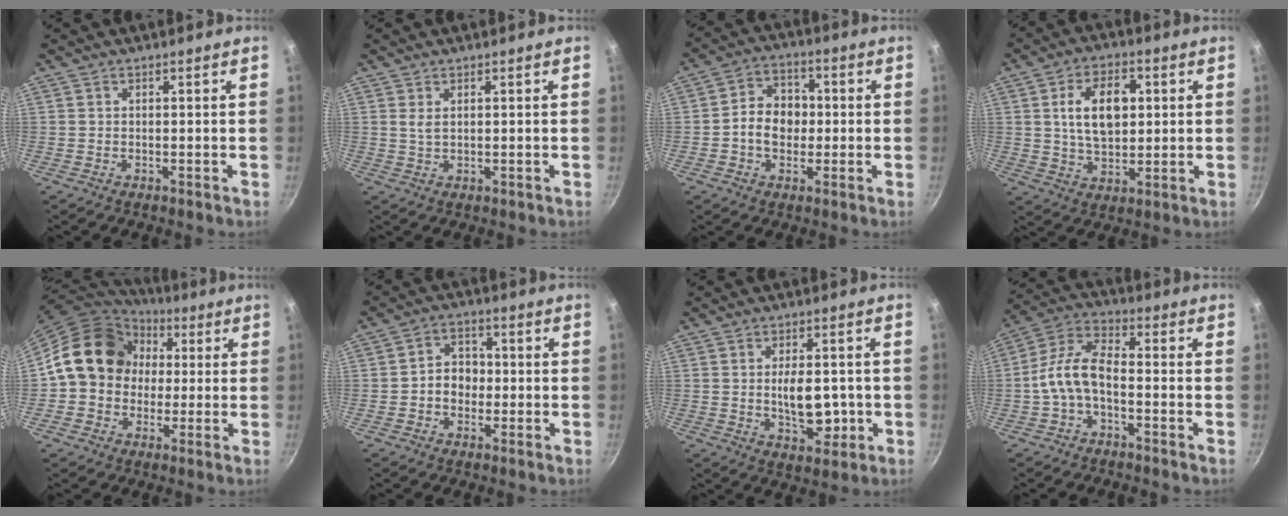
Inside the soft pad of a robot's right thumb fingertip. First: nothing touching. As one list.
[{"total": 1.6, "force": [0.6, 0.7, 1.4], "torque": [-0.027, -0.005, 0.014]}, {"total": 8.3, "force": [-0.7, 6.6, 4.9], "torque": [-0.050, 0.018, -0.023]}, {"total": 11.5, "force": [2.2, 7.2, 8.7], "torque": [-0.125, -0.001, 0.037]}, {"total": 16.1, "force": [1.9, 13.7, 8.3], "torque": [-0.102, 0.033, 0.016]}, {"total": 5.7, "force": [-0.9, 4.8, 3.1], "torque": [-0.013, 0.019, -0.021]}, {"total": 9.1, "force": [-0.8, 5.1, 7.5], "torque": [-0.083, -0.005, -0.006]}, {"total": 9.9, "force": [-2.6, 6.6, 6.9], "torque": [-0.112, 0.048, -0.068]}]